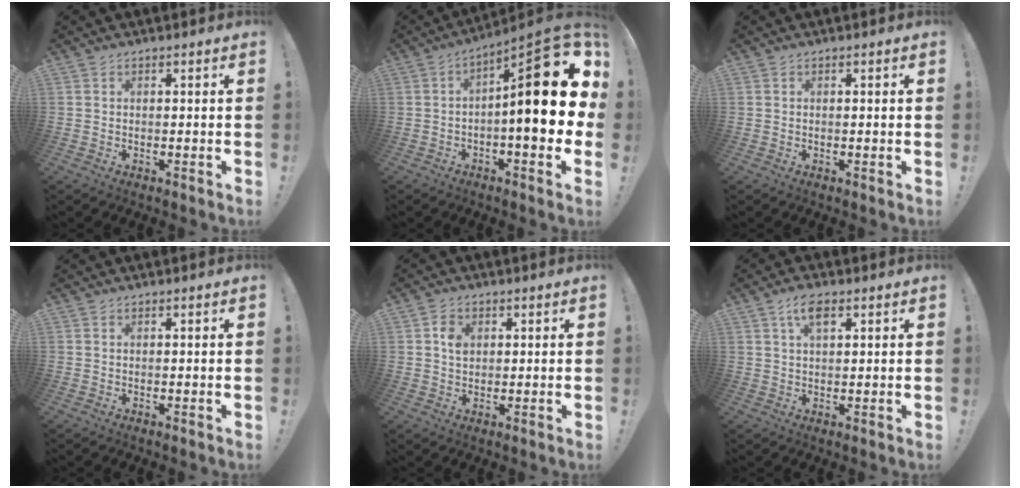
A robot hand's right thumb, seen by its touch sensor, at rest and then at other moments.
{"total": 21.4, "force": [2.0, 6.2, 20.4], "torque": [-0.276, -0.013, 0.031]}
{"total": 0.0}
{"total": 0.0}
{"total": 4.1, "force": [1.1, 3.2, 2.3], "torque": [-0.033, 0.001, 0.018]}
{"total": 5.5, "force": [2.6, 2.5, 4.2], "torque": [-0.073, 0.001, 0.044]}